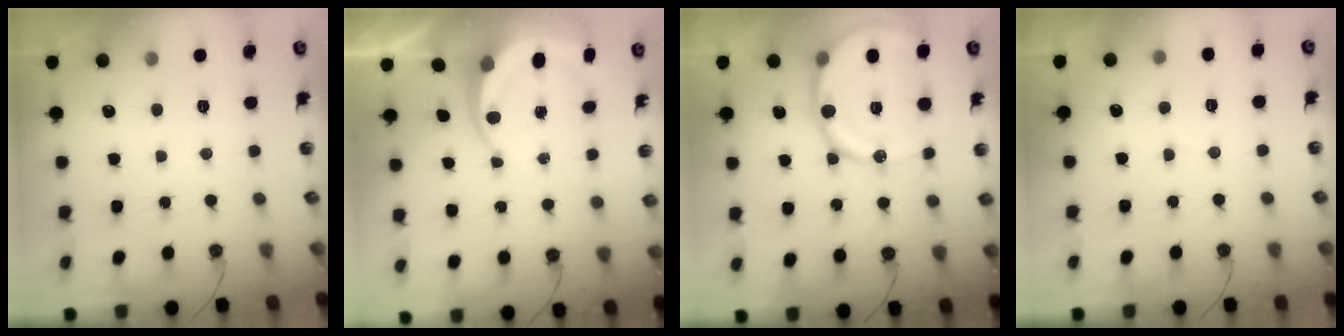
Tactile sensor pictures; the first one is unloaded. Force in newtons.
{"total": 6.1, "press": 6.0, "slide": 0.8}
{"total": 16.8, "press": 16.6, "slide": 3.1}
{"total": 2.9, "press": 2.7, "slide": 1.1}